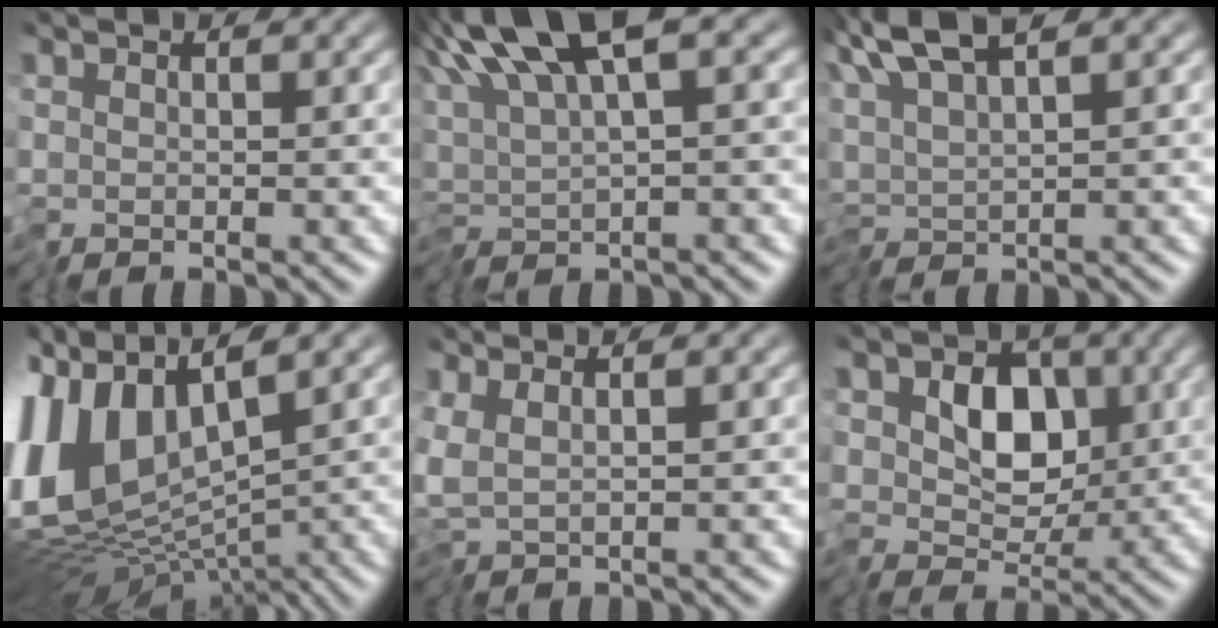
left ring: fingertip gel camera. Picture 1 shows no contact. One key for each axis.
{"total": 9.1, "fx": 3.4, "fy": 2.5, "fz": 8.1, "tx": -0.151, "ty": 0.018, "tz": 0.052}
{"total": 3.7, "fx": 1.4, "fy": 0.6, "fz": 3.3, "tx": -0.056, "ty": 0.014, "tz": 0.016}
{"total": 12.7, "fx": -0.5, "fy": 6.8, "fz": 10.7, "tx": -0.235, "ty": 0.013, "tz": -0.003}
{"total": 1.9, "fx": 0.7, "fy": 0.3, "fz": 1.8, "tx": -0.042, "ty": 0.000, "tz": 0.013}
{"total": 5.5, "fx": -0.1, "fy": 4.0, "fz": 3.7, "tx": -0.057, "ty": -0.005, "tz": -0.014}